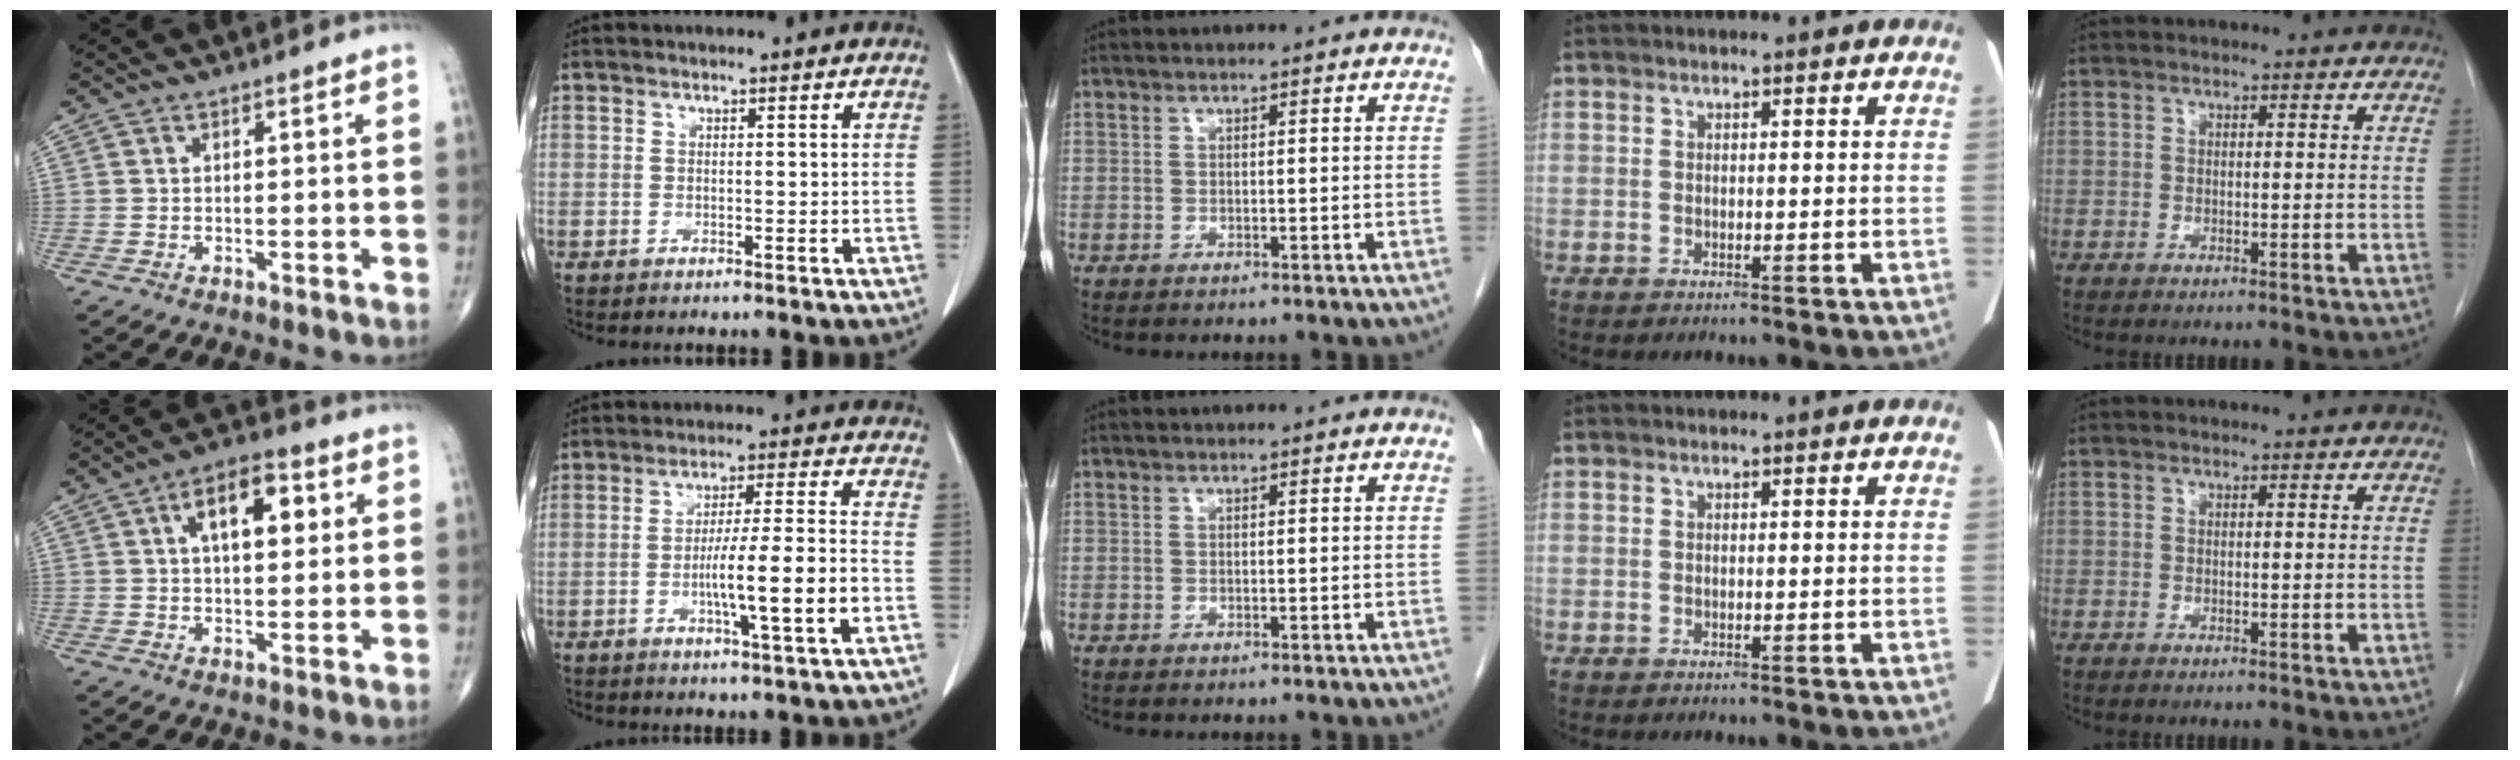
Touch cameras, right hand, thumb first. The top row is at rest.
{"thumb": {"total": 10.2, "force": [2.9, 5.0, 8.4], "torque": [-0.108, 0.010, 0.040]}, "index": {"total": 10.2, "force": [-2.9, -0.2, 9.8], "torque": [-0.163, 0.000, -0.049]}}